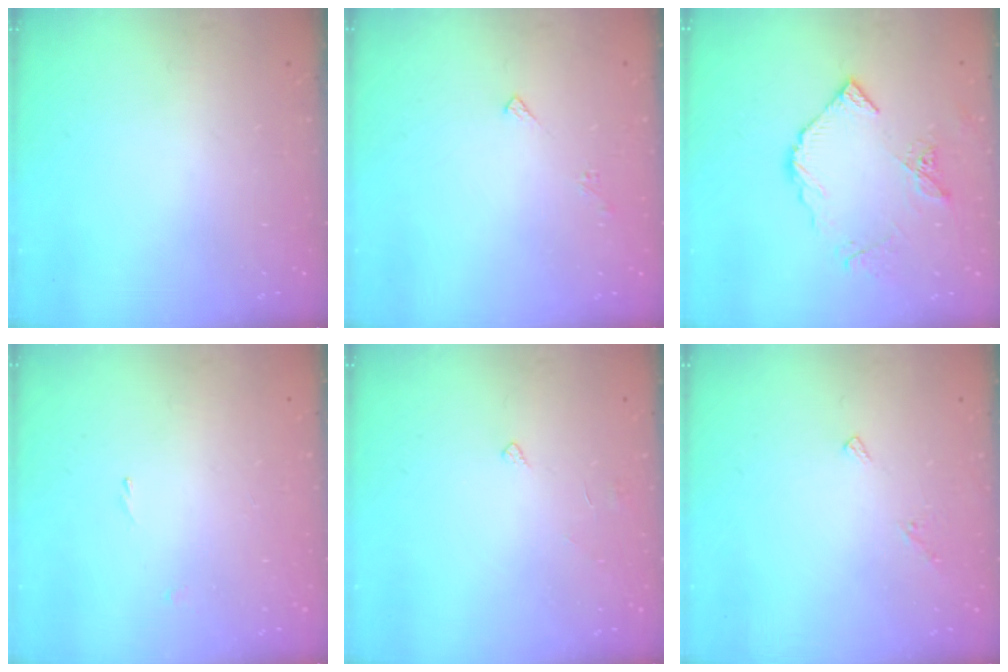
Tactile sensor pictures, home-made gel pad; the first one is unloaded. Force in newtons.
{"total": 4.0, "press": 3.9, "slide": 0.6}
{"total": 10.0, "press": 9.9, "slide": 0.9}
{"total": 0.7, "press": 0.5, "slide": 0.4}
{"total": 3.8, "press": 3.8, "slide": 0.3}
{"total": 4.1, "press": 4.1, "slide": 0.3}